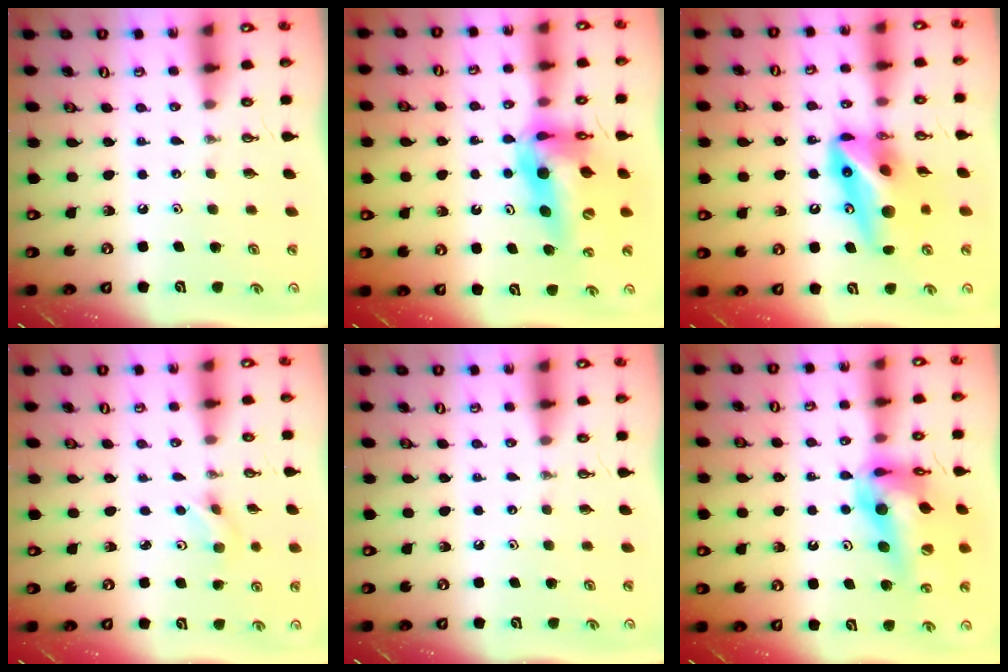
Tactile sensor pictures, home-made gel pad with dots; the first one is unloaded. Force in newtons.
{"total": 16.8, "press": 15.9, "slide": 5.4}
{"total": 14.4, "press": 14.2, "slide": 2.3}
{"total": 2.2, "press": 2.2, "slide": 0.1}
{"total": 0.0}
{"total": 18.8, "press": 18.7, "slide": 1.7}